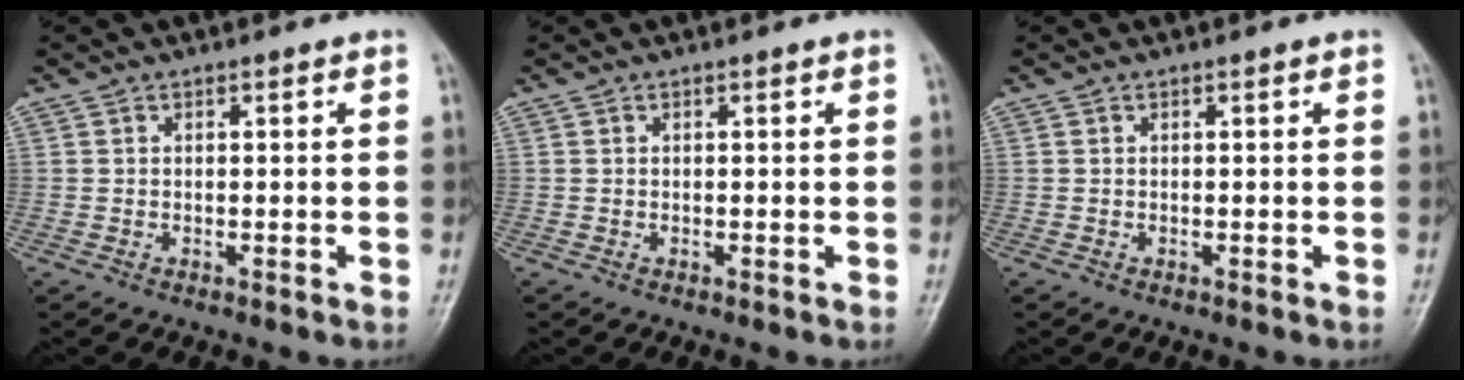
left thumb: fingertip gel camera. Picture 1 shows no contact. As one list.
[{"total": 0.0}, {"total": 0.0}]